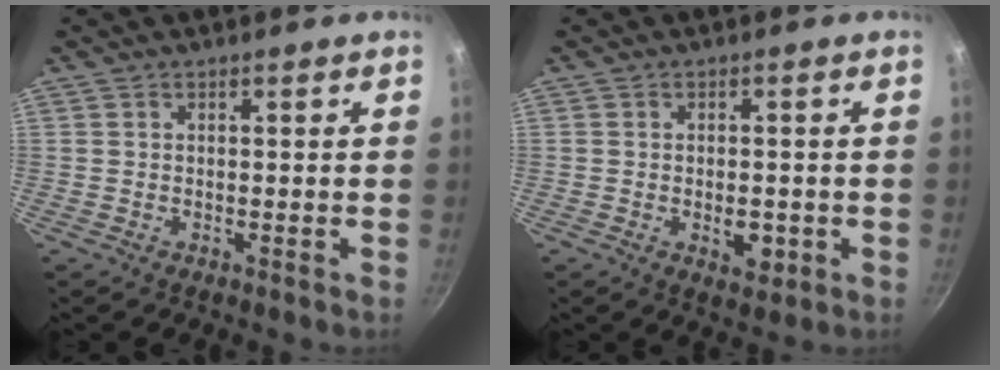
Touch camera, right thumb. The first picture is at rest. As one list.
[{"total": 4.5, "force": [-1.2, 2.5, 3.5], "torque": [-0.040, 0.001, -0.013]}]